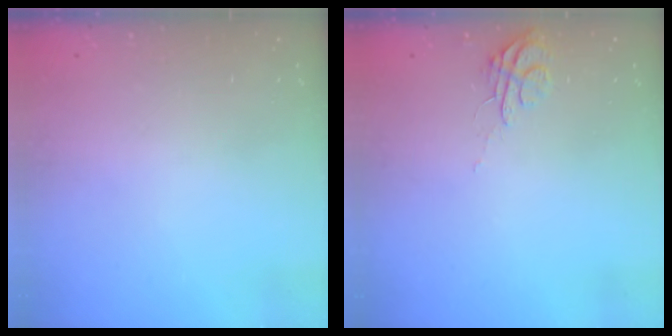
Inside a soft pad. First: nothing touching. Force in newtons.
{"total": 5.5, "press": 5.4, "slide": 0.4}